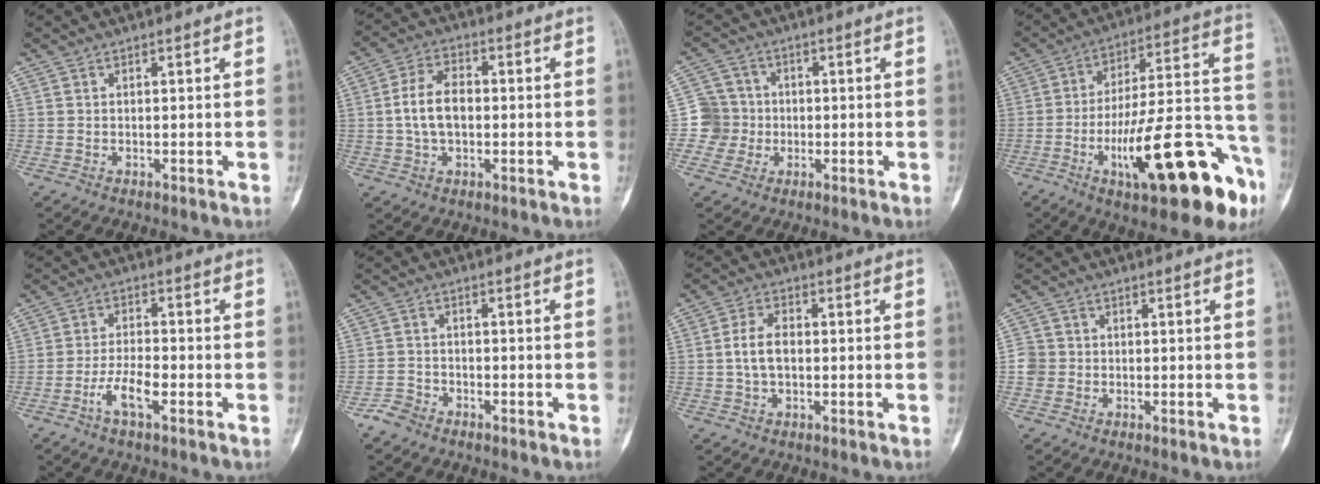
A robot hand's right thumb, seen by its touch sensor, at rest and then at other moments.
{"total": 8.1, "force": [-0.3, 5.0, 6.3], "torque": [-0.113, 0.018, -0.013]}
{"total": 6.2, "force": [-1.0, 6.1, 0.0], "torque": [0.043, 0.017, -0.029]}
{"total": 26.9, "force": [-11.6, 7.8, 23.0], "torque": [-0.300, 0.064, -0.167]}
{"total": 5.8, "force": [-2.7, 1.9, 4.8], "torque": [-0.096, 0.017, -0.052]}
{"total": 3.3, "force": [-2.5, 2.0, 0.7], "torque": [-0.013, 0.014, -0.050]}
{"total": 5.5, "force": [-0.3, 3.3, 4.4], "torque": [-0.085, 0.015, -0.011]}
{"total": 3.1, "force": [-0.5, 3.0, 0.5], "torque": [0.014, 0.009, -0.018]}